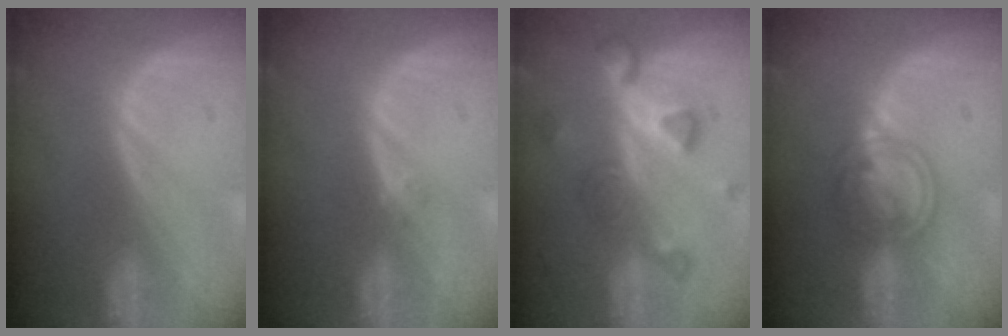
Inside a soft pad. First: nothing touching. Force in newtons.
{"total": 1.0, "press": 0.9, "slide": 0.4}
{"total": 7.7, "press": 6.7, "slide": 3.7}
{"total": 6.3, "press": 5.4, "slide": 3.2}